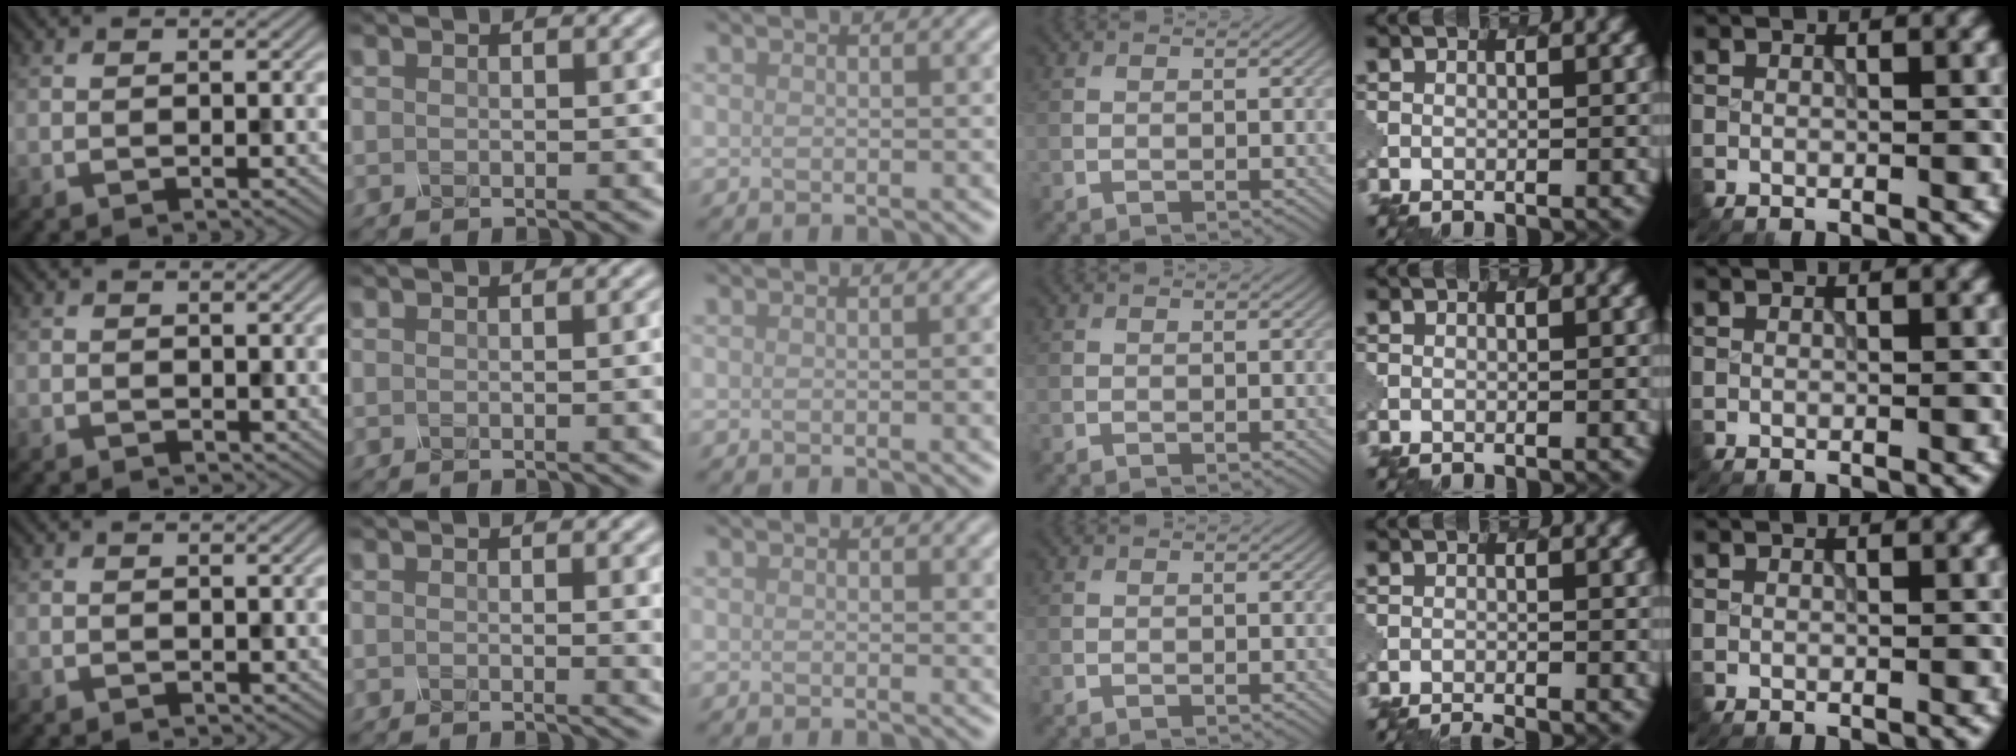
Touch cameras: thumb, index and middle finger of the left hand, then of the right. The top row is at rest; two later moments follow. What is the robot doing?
{"motion": "unscrew", "object": "spray bottle"}